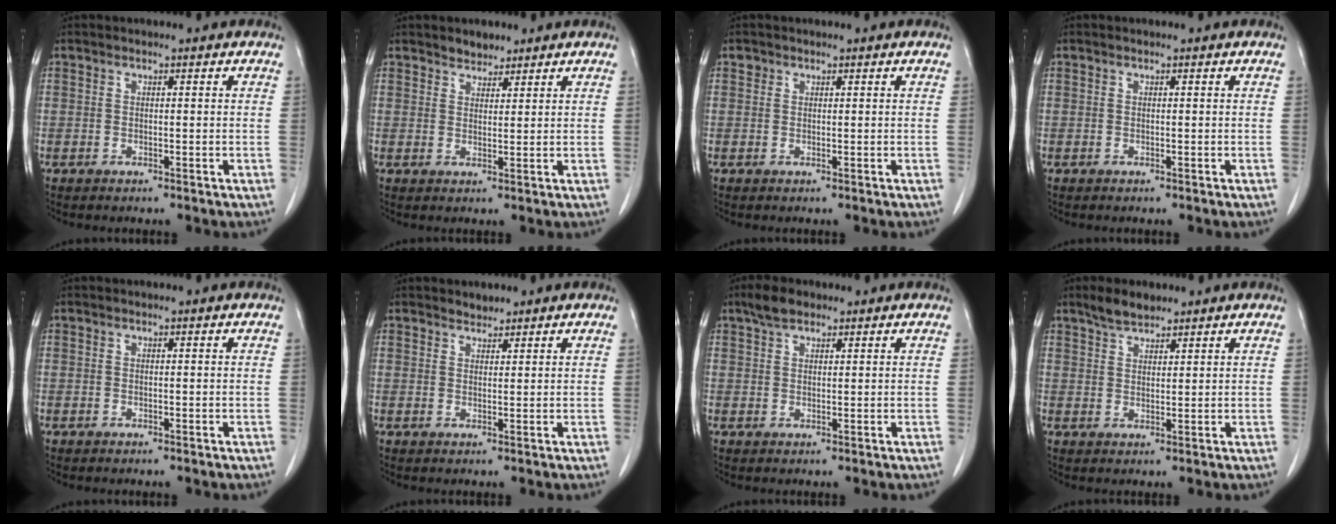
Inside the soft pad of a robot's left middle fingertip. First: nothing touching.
{"total": 2.3, "force": [2.0, 1.1, 0.3], "torque": [-0.005, -0.002, 0.032]}
{"total": 0.6, "force": [0.5, 0.5, 0.0], "torque": [0.003, 0.001, 0.007]}
{"total": 0.0}
{"total": 0.0}
{"total": 1.5, "force": [1.4, 0.5, 0.0], "torque": [-0.002, -0.002, 0.022]}
{"total": 3.1, "force": [2.3, 1.5, 1.5], "torque": [-0.032, 0.008, 0.042]}
{"total": 3.6, "force": [3.1, 1.3, 1.4], "torque": [-0.032, 0.004, 0.058]}